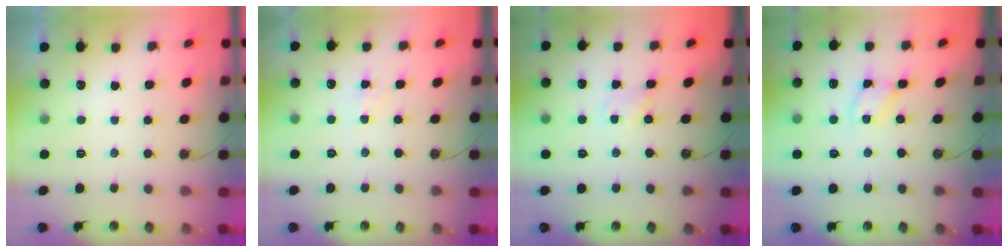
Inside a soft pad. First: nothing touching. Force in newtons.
{"total": 4.6, "press": 4.6, "slide": 0.6}
{"total": 1.9, "press": 1.9, "slide": 0.2}
{"total": 5.3, "press": 5.3, "slide": 0.3}